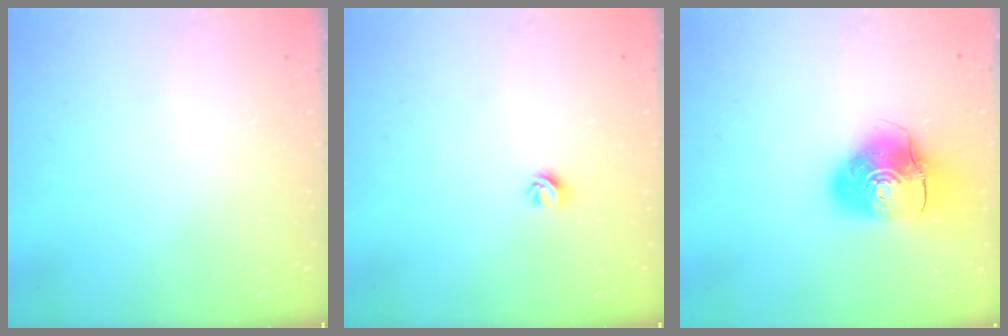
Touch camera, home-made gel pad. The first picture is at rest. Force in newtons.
{"total": 4.2, "press": 4.1, "slide": 0.7}
{"total": 10.8, "press": 10.6, "slide": 1.7}